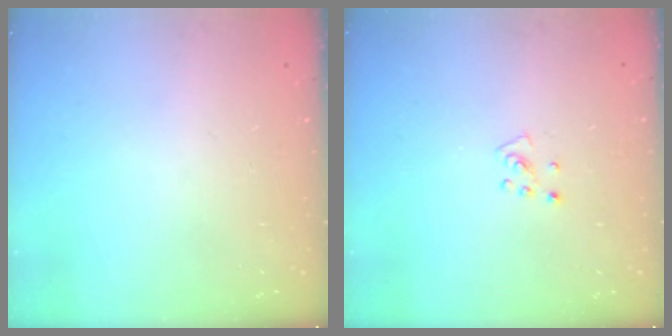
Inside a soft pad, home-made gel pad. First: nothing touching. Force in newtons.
{"total": 4.4, "press": 4.4, "slide": 0.3}